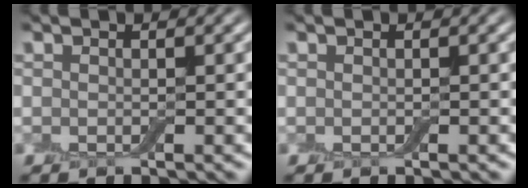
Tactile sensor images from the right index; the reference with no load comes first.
{"total": 0.0}